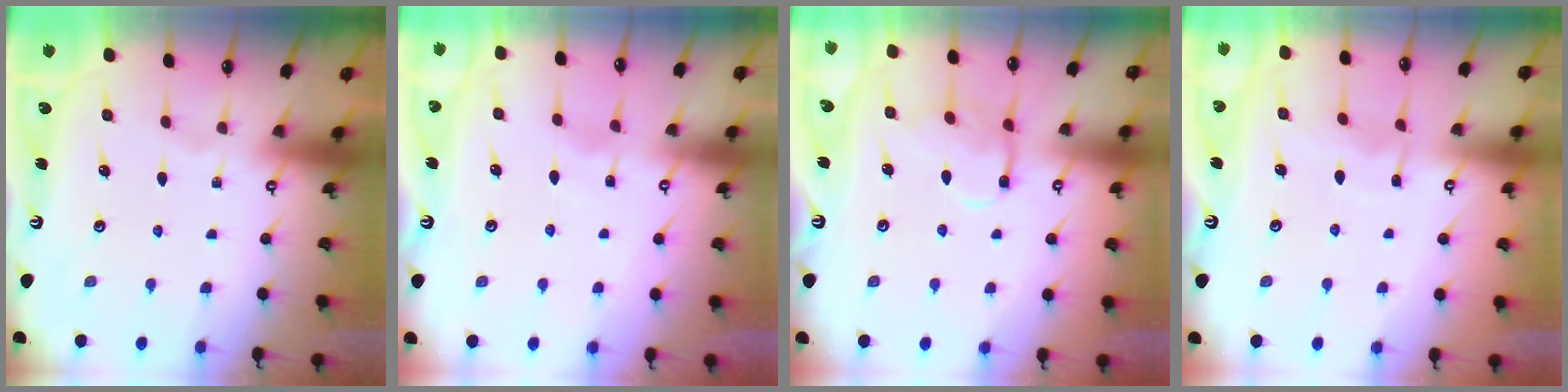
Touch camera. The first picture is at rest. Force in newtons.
{"total": 4.3, "press": 4.3, "slide": 0.5}
{"total": 13.1, "press": 13.1, "slide": 1.0}
{"total": 5.2, "press": 5.2, "slide": 0.5}